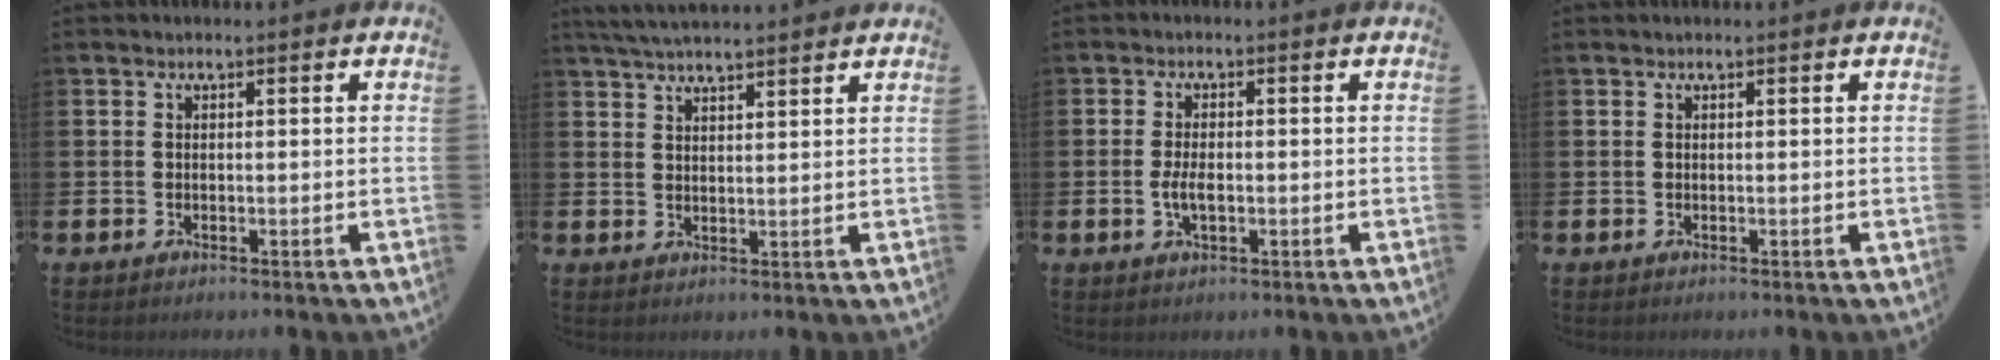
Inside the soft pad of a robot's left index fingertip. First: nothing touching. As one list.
[{"total": 4.1, "force": [4.0, 0.1, 0.9], "torque": [-0.031, -0.010, 0.074]}, {"total": 2.7, "force": [-0.4, 1.2, 2.4], "torque": [-0.037, -0.001, -0.010]}, {"total": 0.0}]